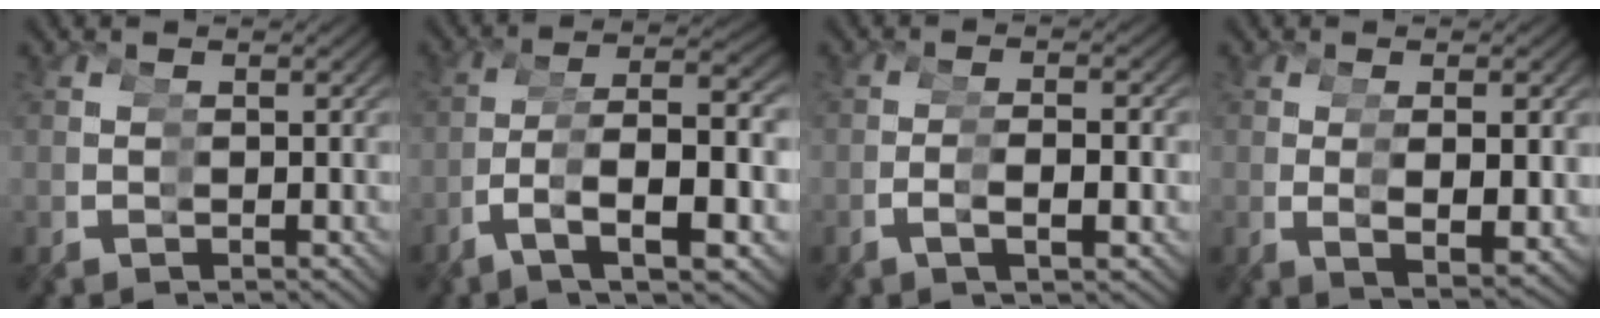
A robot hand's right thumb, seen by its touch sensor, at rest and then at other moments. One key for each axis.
{"total": 8.2, "fx": -0.5, "fy": 4.7, "fz": 6.7, "tx": -0.129, "ty": 0.006, "tz": -0.002}
{"total": 1.7, "fx": -0.4, "fy": -0.8, "fz": 1.5, "tx": -0.021, "ty": 0.025, "tz": -0.011}
{"total": 3.5, "fx": 0.1, "fy": 0.5, "fz": 3.5, "tx": -0.058, "ty": 0.015, "tz": 0.002}